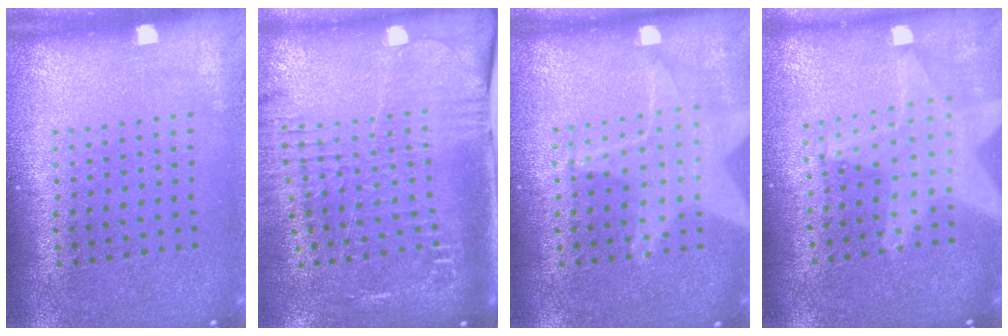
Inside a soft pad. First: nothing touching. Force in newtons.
{"total": 2.5, "press": 2.1, "slide": 1.3}
{"total": 1.5, "press": 1.4, "slide": 0.5}
{"total": 2.3, "press": 1.8, "slide": 1.3}